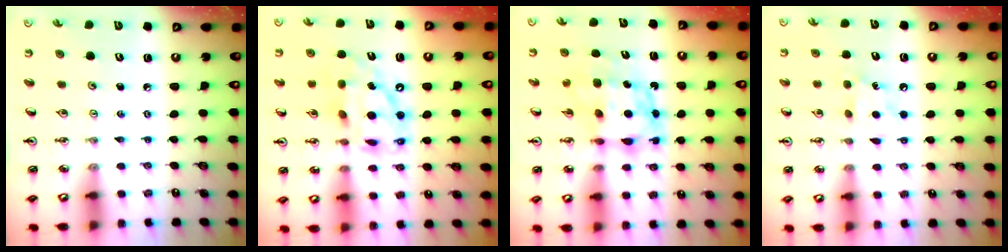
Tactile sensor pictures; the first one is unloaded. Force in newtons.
{"total": 13.4, "press": 13.3, "slide": 1.4}
{"total": 7.4, "press": 7.3, "slide": 0.8}
{"total": 5.9, "press": 5.9, "slide": 0.7}